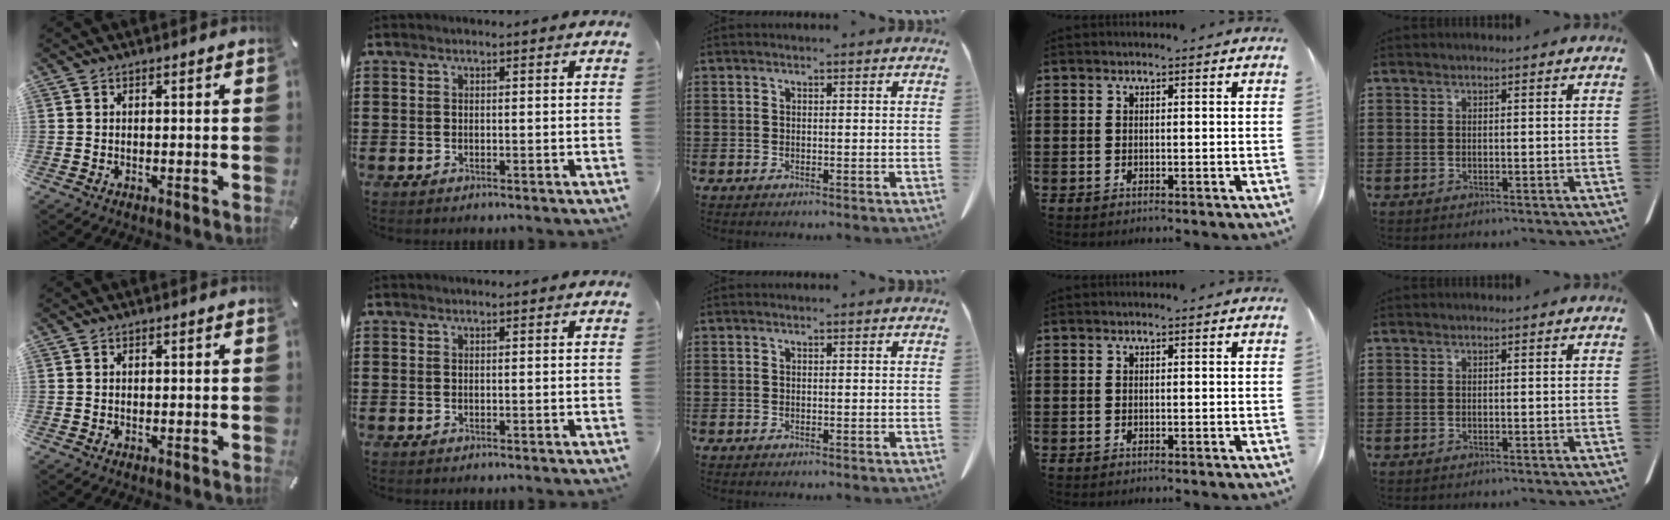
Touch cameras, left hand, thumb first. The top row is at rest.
{"thumb": {"total": 0.5, "force": [0.1, 0.4, 0.3], "torque": [-0.006, 0.001, 0.001]}}